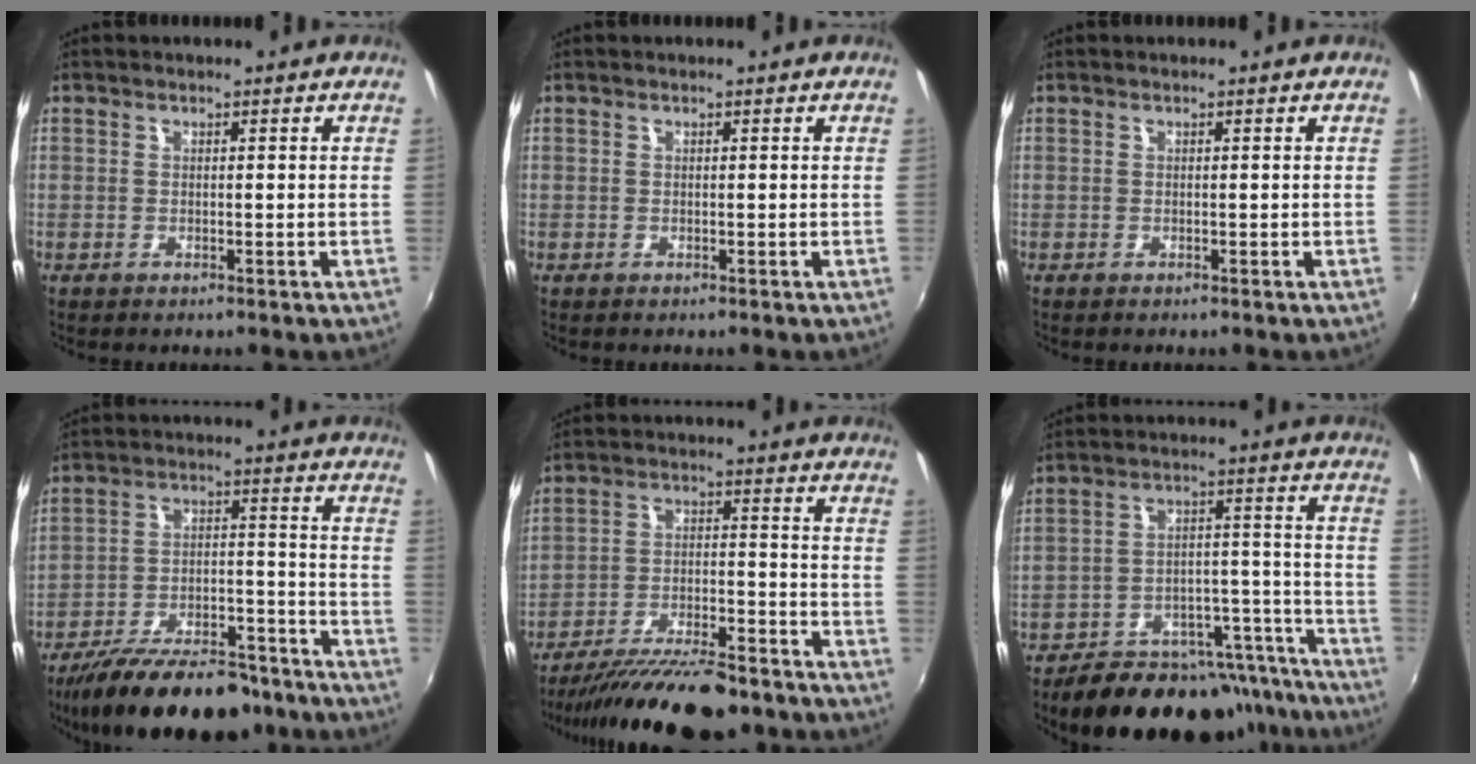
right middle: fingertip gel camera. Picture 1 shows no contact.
{"total": 0.0}
{"total": 0.0}
{"total": 22.8, "force": [-18.4, 7.5, 11.2], "torque": [-0.204, -0.015, -0.264]}
{"total": 18.5, "force": [-15.7, 4.0, 9.0], "torque": [-0.170, -0.031, -0.241]}
{"total": 25.0, "force": [-21.6, 9.1, 8.9], "torque": [-0.142, 0.039, -0.269]}